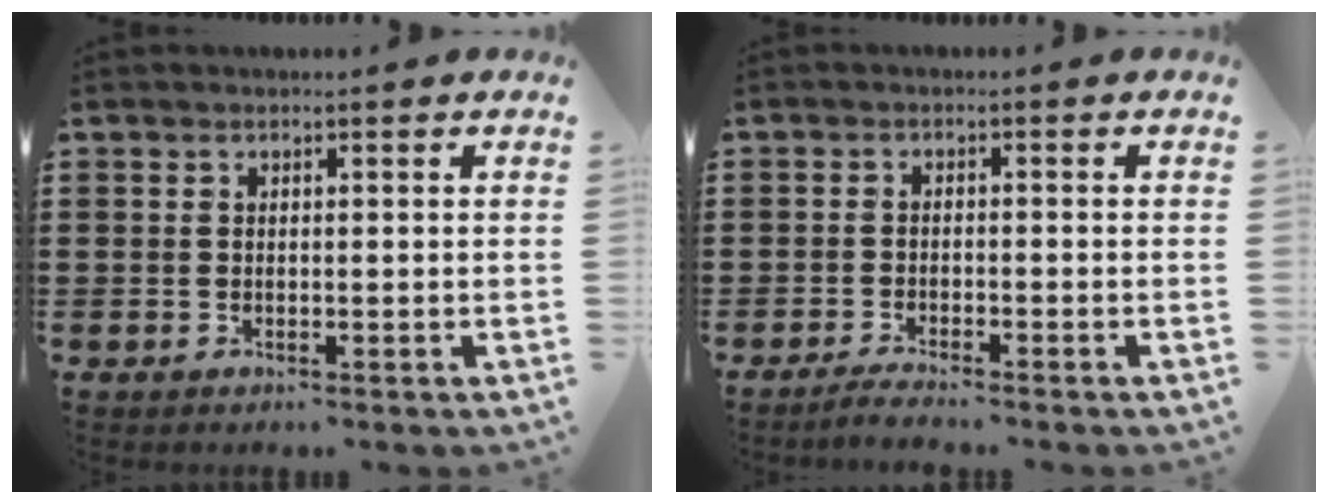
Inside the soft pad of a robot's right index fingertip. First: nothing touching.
{"total": 1.9, "force": [-1.9, -0.2, 0.4], "torque": [-0.005, 0.000, -0.036]}